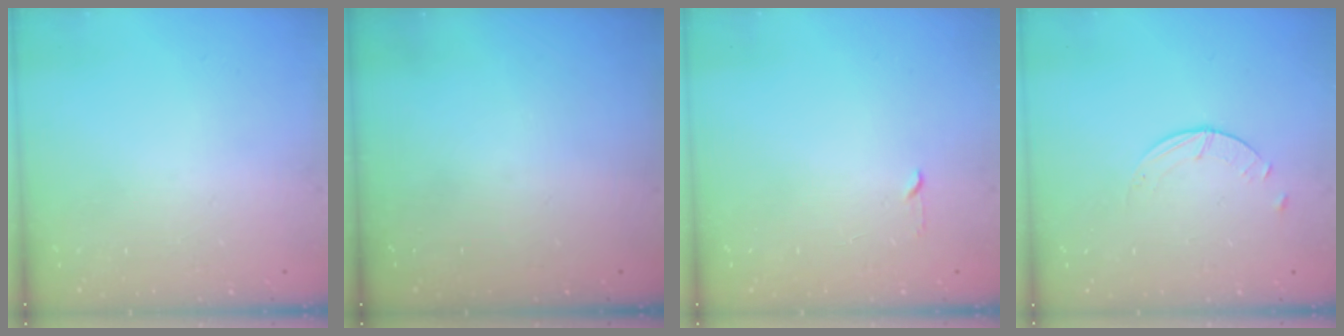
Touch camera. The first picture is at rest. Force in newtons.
{"total": 0.0}
{"total": 2.3, "press": 2.2, "slide": 0.3}
{"total": 0.9, "press": 0.9, "slide": 0.1}